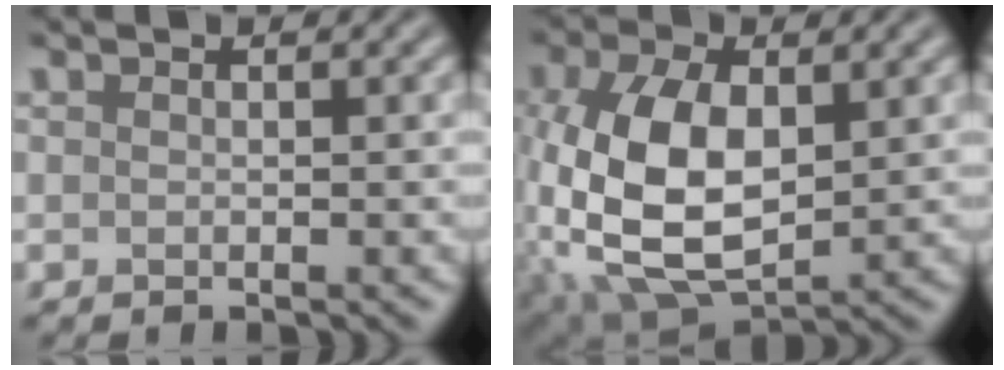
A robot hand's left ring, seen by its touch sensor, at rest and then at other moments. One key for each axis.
{"total": 10.7, "fx": -0.6, "fy": 5.9, "fz": 8.9, "tx": -0.202, "ty": 0.000, "tz": -0.016}